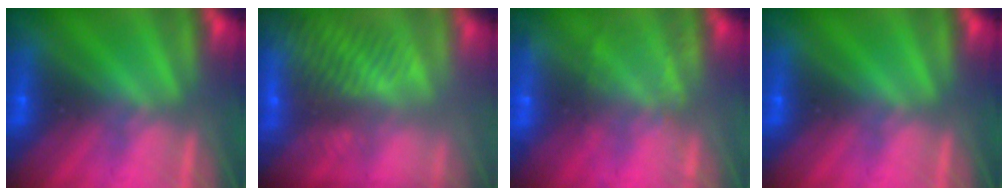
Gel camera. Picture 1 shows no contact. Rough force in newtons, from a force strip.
{"total": 9.4}
{"total": 2.3}
{"total": 0.0}